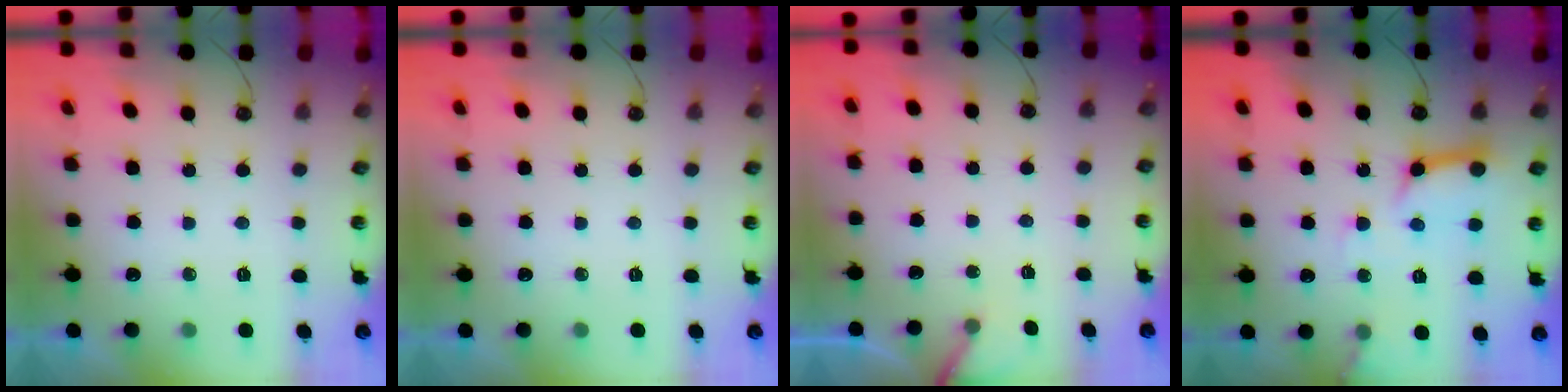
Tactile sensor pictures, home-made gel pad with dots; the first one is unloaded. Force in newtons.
{"total": 0.0}
{"total": 5.4, "press": 5.4, "slide": 0.5}
{"total": 11.8, "press": 11.7, "slide": 1.4}